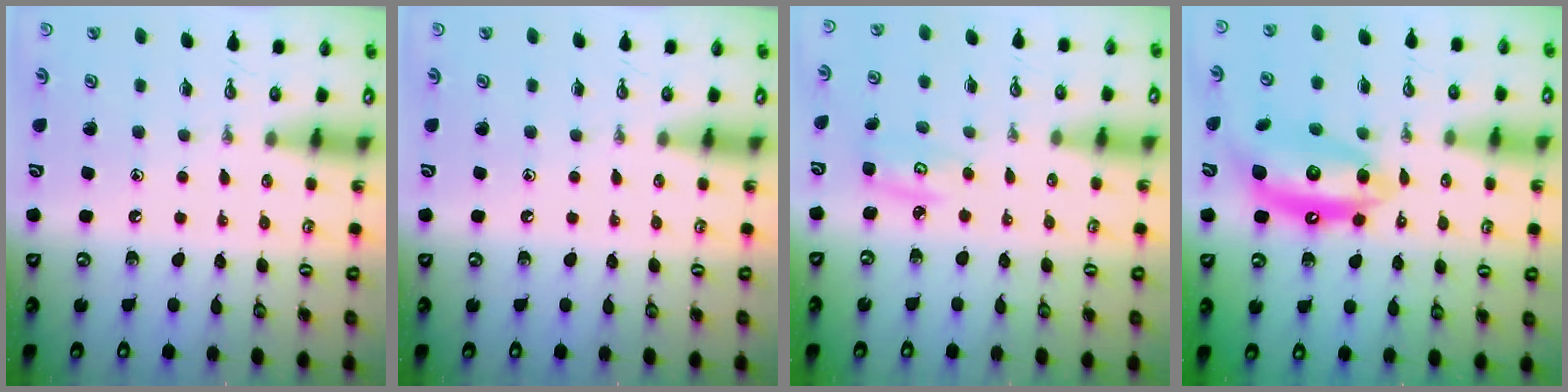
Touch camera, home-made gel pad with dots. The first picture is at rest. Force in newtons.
{"total": 0.0}
{"total": 2.8, "press": 2.8, "slide": 0.2}
{"total": 13.4, "press": 13.3, "slide": 1.5}